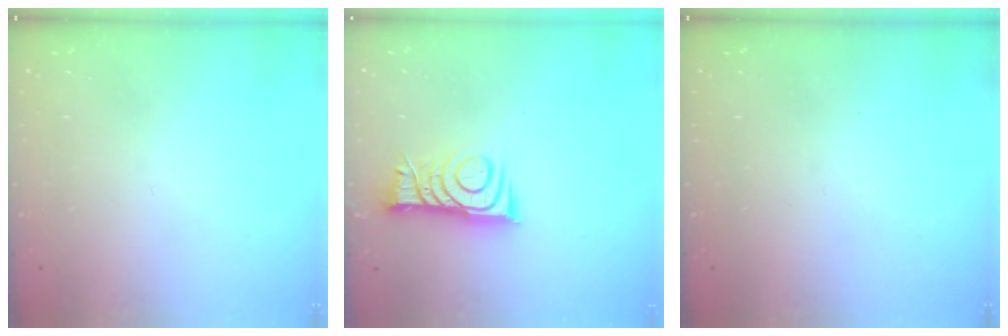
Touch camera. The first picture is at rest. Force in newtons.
{"total": 8.8, "press": 8.8, "slide": 0.1}
{"total": 0.0}